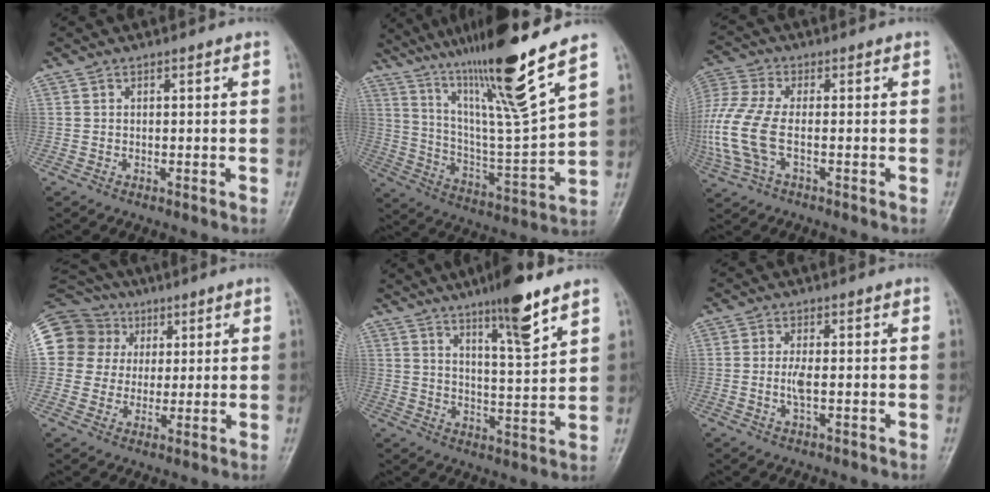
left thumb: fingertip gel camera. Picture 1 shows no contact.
{"total": 21.5, "force": [14.8, 0.7, 15.6], "torque": [-0.248, -0.068, 0.267]}
{"total": 12.5, "force": [-2.1, 6.1, 10.7], "torque": [-0.275, 0.008, -0.039]}
{"total": 16.4, "force": [4.5, 15.1, 4.7], "torque": [-0.091, 0.033, 0.088]}
{"total": 10.9, "force": [7.4, 1.3, 8.0], "torque": [-0.121, -0.048, 0.121]}
{"total": 2.9, "force": [-0.4, 0.8, 2.7], "torque": [-0.064, -0.001, -0.008]}